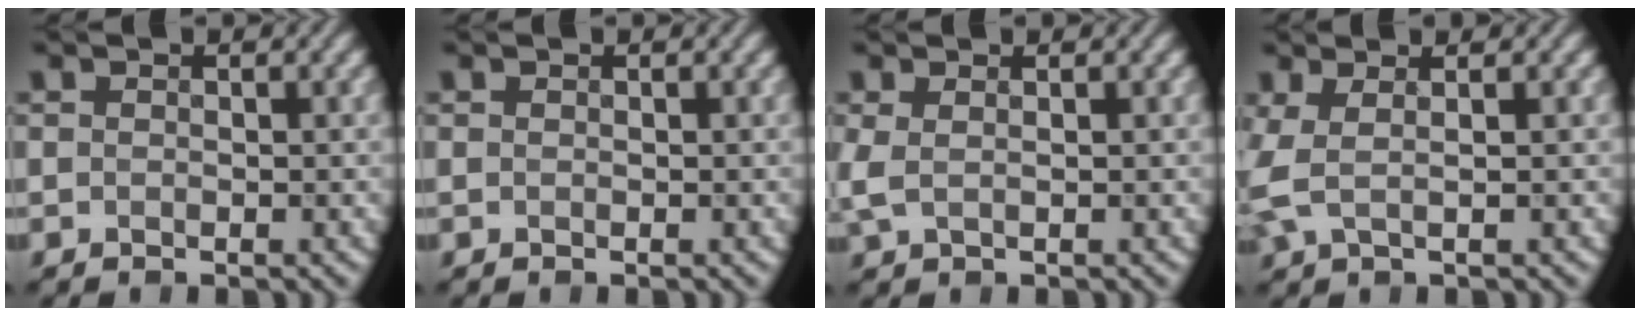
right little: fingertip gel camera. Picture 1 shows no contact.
{"total": 0.0}
{"total": 1.6, "force": [0.4, 0.6, 1.4], "torque": [-0.035, 0.003, 0.006]}
{"total": 2.8, "force": [0.2, 0.9, 2.7], "torque": [-0.064, 0.007, -0.002]}